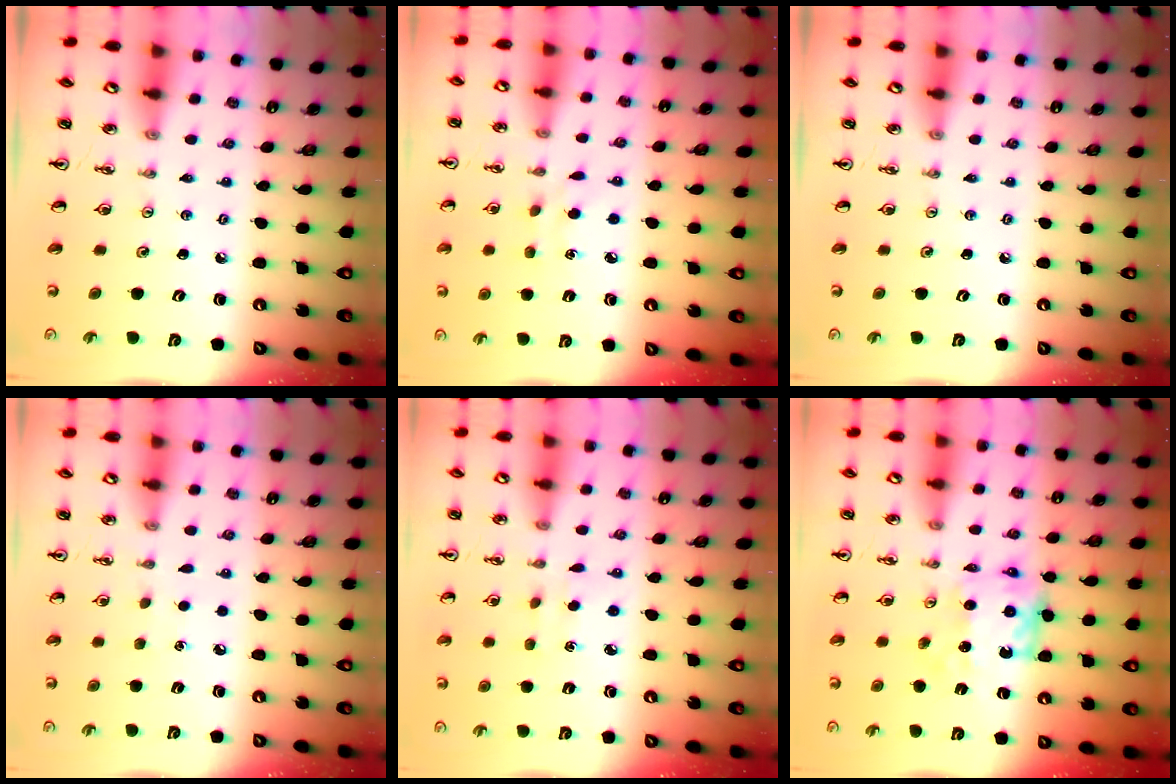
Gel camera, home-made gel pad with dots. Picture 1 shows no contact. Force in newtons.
{"total": 5.8, "press": 5.8, "slide": 0.6}
{"total": 0.0}
{"total": 3.7, "press": 3.6, "slide": 0.4}
{"total": 3.6, "press": 3.6, "slide": 0.5}
{"total": 9.3, "press": 9.3, "slide": 0.4}